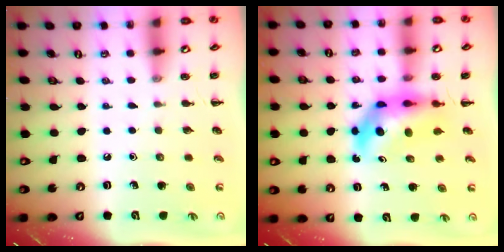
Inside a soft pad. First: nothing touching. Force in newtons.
{"total": 6.1, "press": 6.0, "slide": 1.5}